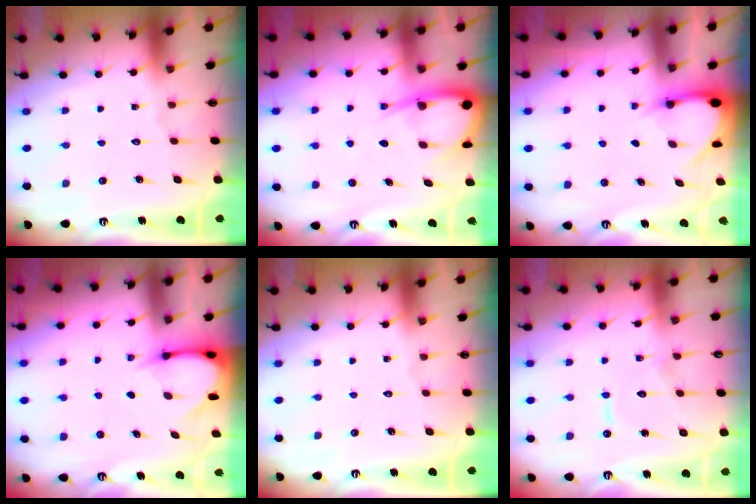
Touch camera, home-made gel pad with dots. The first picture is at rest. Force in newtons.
{"total": 7.0, "press": 6.9, "slide": 0.8}
{"total": 3.3, "press": 3.3, "slide": 0.2}
{"total": 3.8, "press": 3.8, "slide": 0.4}
{"total": 0.0}
{"total": 7.9, "press": 7.8, "slide": 0.6}